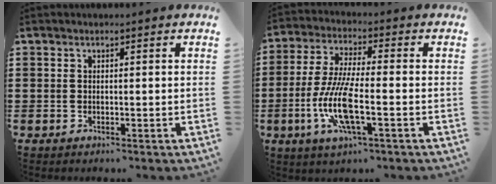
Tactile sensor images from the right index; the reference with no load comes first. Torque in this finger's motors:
{"motor_torque": [2.14, 0.00, 1.05, 0.21]}